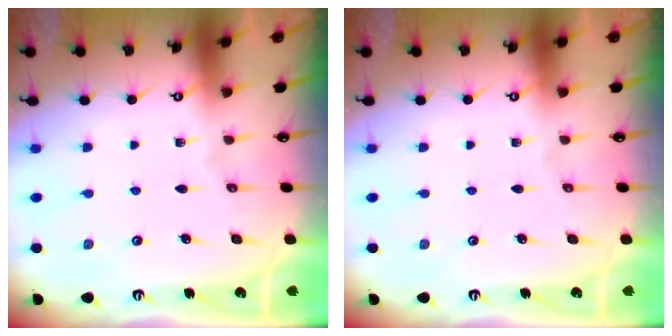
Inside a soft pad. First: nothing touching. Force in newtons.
{"total": 0.0}